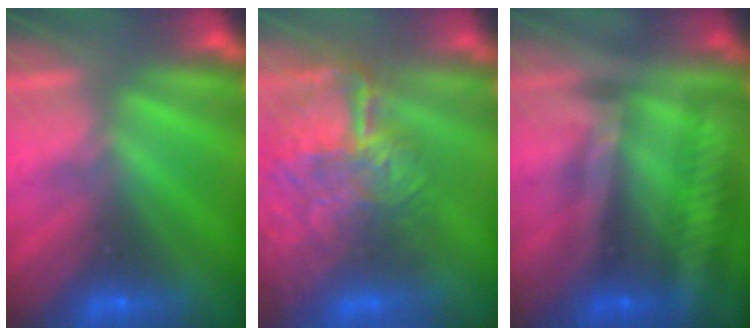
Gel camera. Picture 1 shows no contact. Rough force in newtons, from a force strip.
{"total": 8.6}
{"total": 2.4}